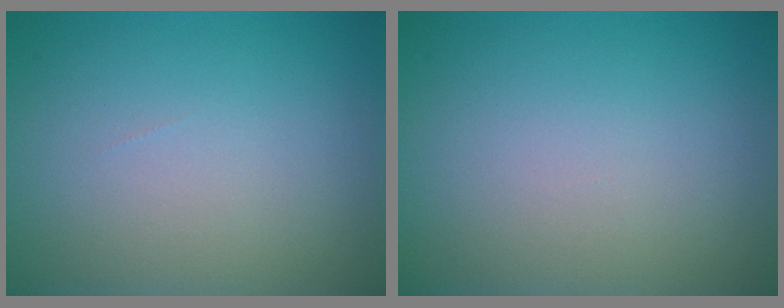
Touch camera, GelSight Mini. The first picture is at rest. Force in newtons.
{"total": 0.0}